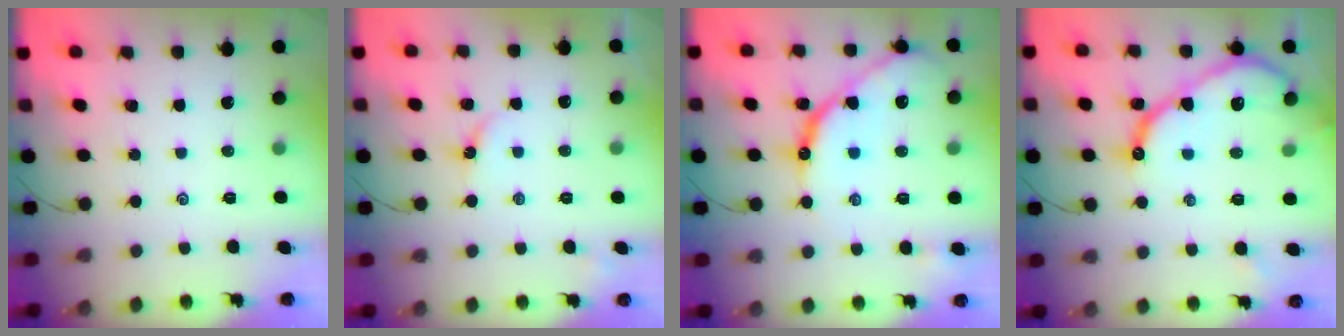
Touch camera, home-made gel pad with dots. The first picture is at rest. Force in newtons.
{"total": 3.7, "press": 3.7, "slide": 0.4}
{"total": 14.2, "press": 14.2, "slide": 0.9}
{"total": 13.4, "press": 13.4, "slide": 1.0}